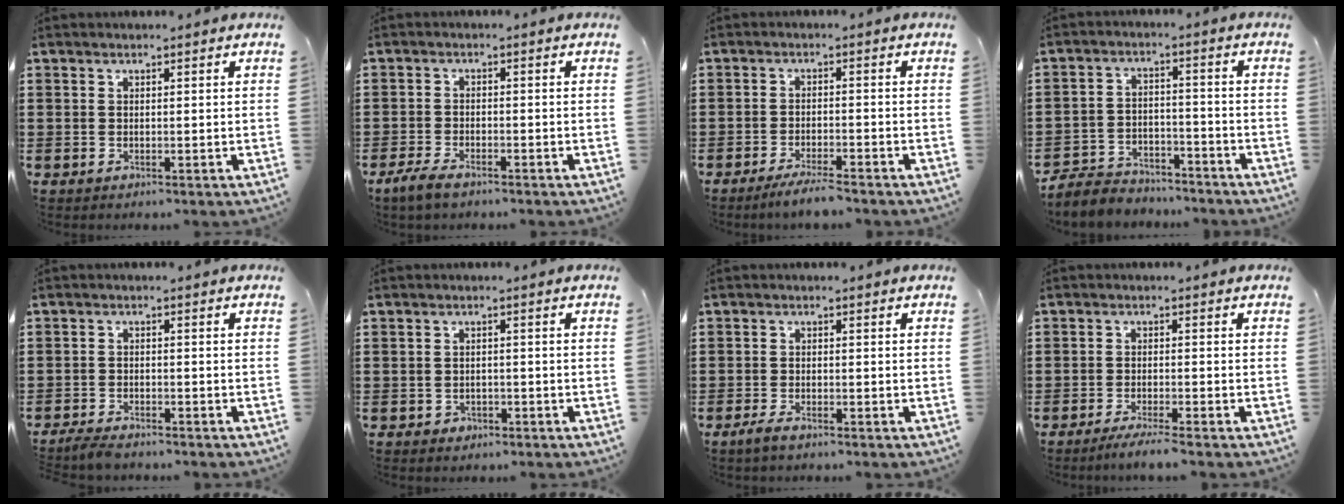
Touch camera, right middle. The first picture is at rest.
{"total": 2.8, "force": [-2.2, 0.9, 1.6], "torque": [-0.042, 0.002, -0.047]}
{"total": 3.3, "force": [-2.9, 0.0, 1.5], "torque": [-0.024, -0.001, -0.055]}
{"total": 4.5, "force": [-4.3, 1.2, 0.4], "torque": [-0.019, 0.006, -0.093]}
{"total": 2.6, "force": [-2.5, 0.4, 0.5], "torque": [-0.018, 0.001, -0.053]}
{"total": 1.2, "force": [-0.8, 0.8, 0.3], "torque": [-0.009, 0.000, -0.019]}
{"total": 1.7, "force": [-1.3, 0.3, 1.1], "torque": [-0.027, -0.001, -0.028]}
{"total": 2.4, "force": [-2.0, -0.3, 1.2], "torque": [-0.018, 0.001, -0.038]}